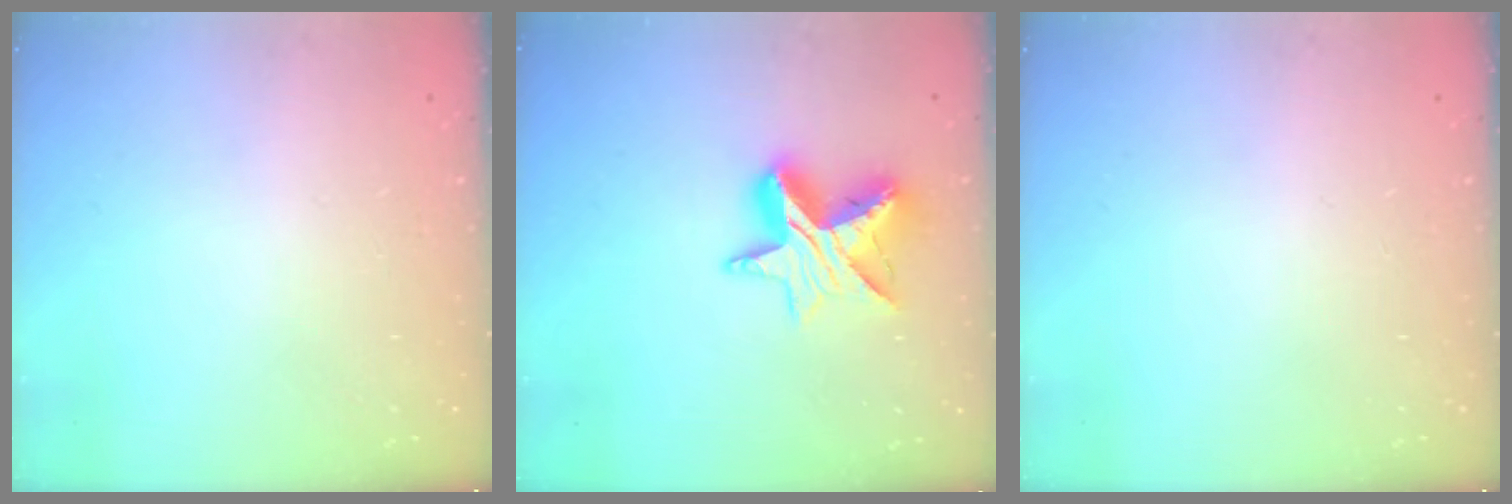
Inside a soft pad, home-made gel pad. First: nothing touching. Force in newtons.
{"total": 10.8, "press": 10.7, "slide": 0.9}
{"total": 0.0}